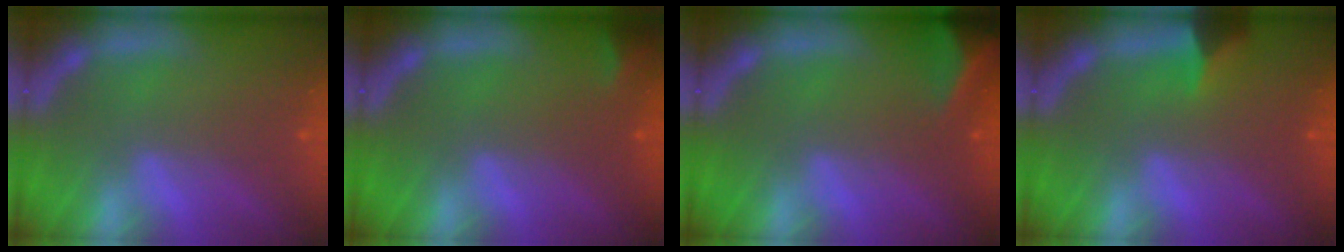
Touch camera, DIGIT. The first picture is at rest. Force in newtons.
{"total": 1.4}
{"total": 6.0}
{"total": 2.4}